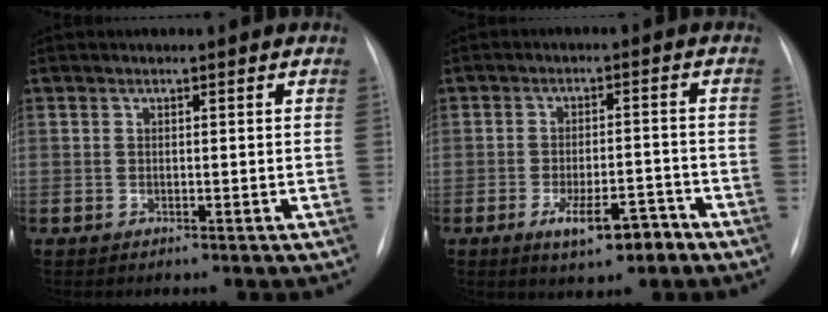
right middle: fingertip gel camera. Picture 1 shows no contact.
{"total": 6.6, "force": [-4.0, 2.0, 4.9], "torque": [-0.079, -0.002, -0.057]}